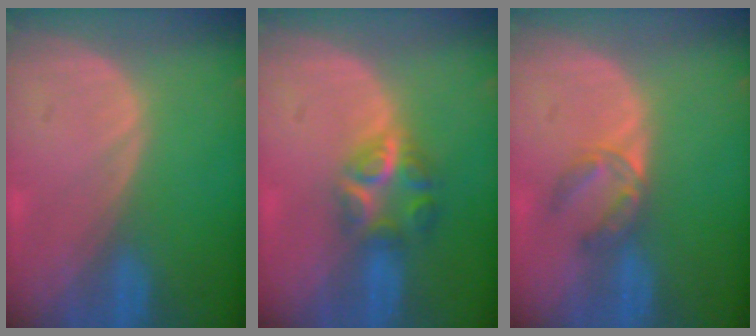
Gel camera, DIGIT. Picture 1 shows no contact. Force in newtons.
{"total": 6.0, "press": 5.5, "slide": 2.5}
{"total": 3.8, "press": 3.6, "slide": 1.0}